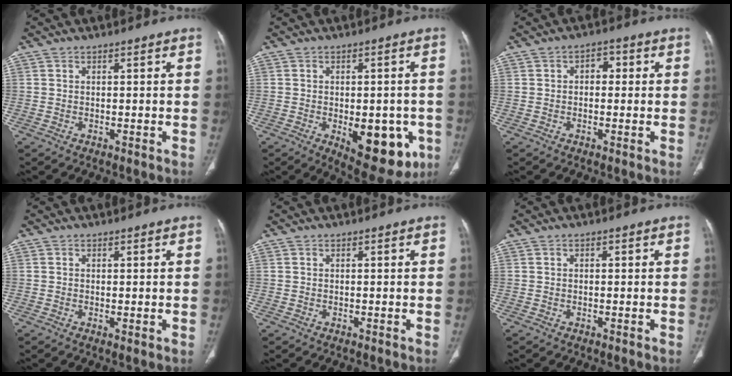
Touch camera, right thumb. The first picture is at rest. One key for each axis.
{"total": 14.4, "fx": -4.6, "fy": 7.3, "fz": 11.5, "tx": -0.118, "ty": -0.001, "tz": -0.042}
{"total": 3.2, "fx": 0.4, "fy": 2.3, "fz": 2.2, "tx": -0.016, "ty": 0.012, "tz": -0.001}
{"total": 0.9, "fx": 0.0, "fy": 0.3, "fz": 0.8, "tx": -0.020, "ty": -0.005, "tz": 0.000}
{"total": 0.0}
{"total": 0.6, "fx": 0.2, "fy": 0.4, "fz": 0.4, "tx": -0.003, "ty": 0.002, "tz": 0.001}